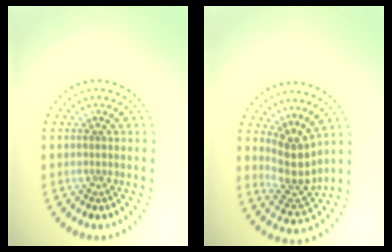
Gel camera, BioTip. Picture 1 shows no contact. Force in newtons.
{"total": 3.7, "press": 2.8, "slide": 2.4}